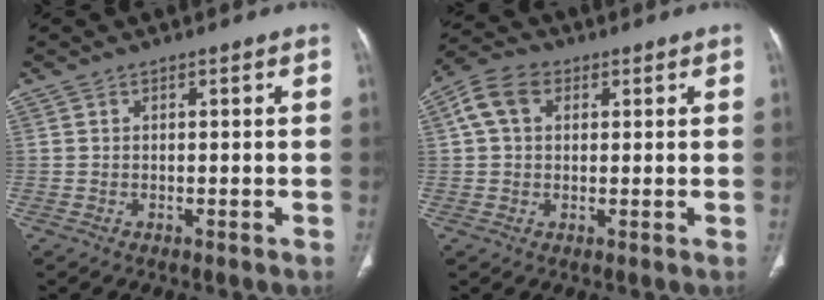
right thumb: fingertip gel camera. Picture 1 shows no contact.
{"total": 6.8, "force": [2.0, 4.9, 4.3], "torque": [-0.081, 0.018, 0.032]}